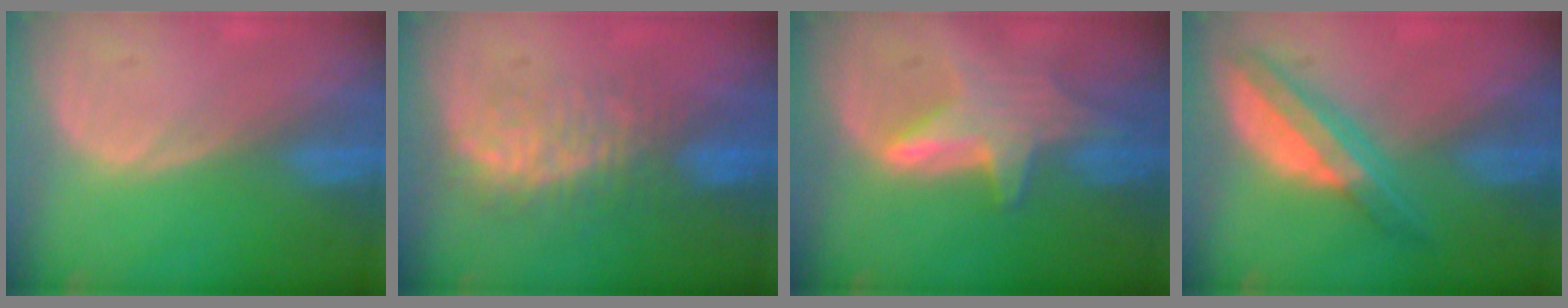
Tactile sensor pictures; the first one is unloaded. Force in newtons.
{"total": 7.9, "press": 7.6, "slide": 2.3}
{"total": 6.8, "press": 6.3, "slide": 2.4}
{"total": 6.6, "press": 5.8, "slide": 3.2}